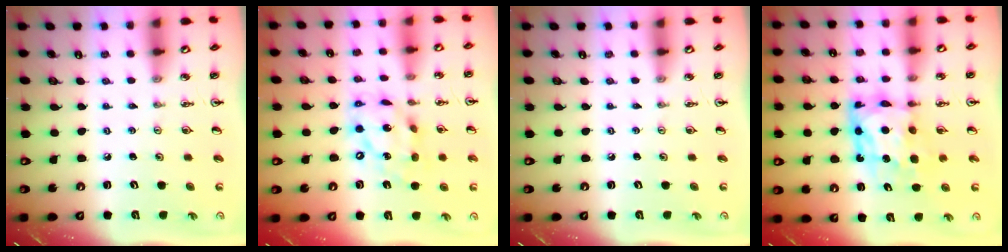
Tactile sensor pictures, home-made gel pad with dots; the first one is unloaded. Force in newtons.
{"total": 14.7, "press": 14.7, "slide": 1.2}
{"total": 0.0}
{"total": 10.0, "press": 9.9, "slide": 1.2}